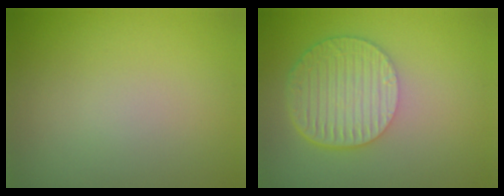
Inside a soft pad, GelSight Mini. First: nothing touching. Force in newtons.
{"total": 6.6, "press": 4.7, "slide": 4.6}